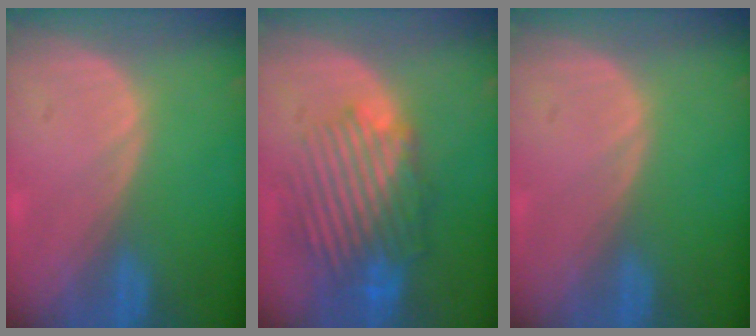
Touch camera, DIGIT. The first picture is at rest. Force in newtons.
{"total": 10.2, "press": 9.1, "slide": 4.5}
{"total": 0.0}